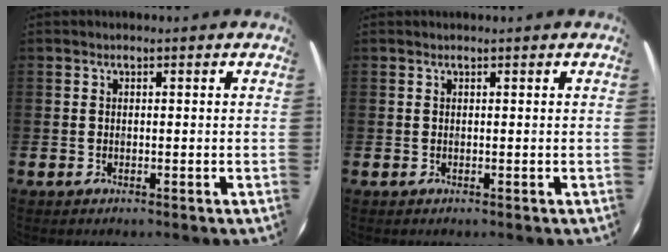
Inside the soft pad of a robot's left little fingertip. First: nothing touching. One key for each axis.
{"total": 0.0}